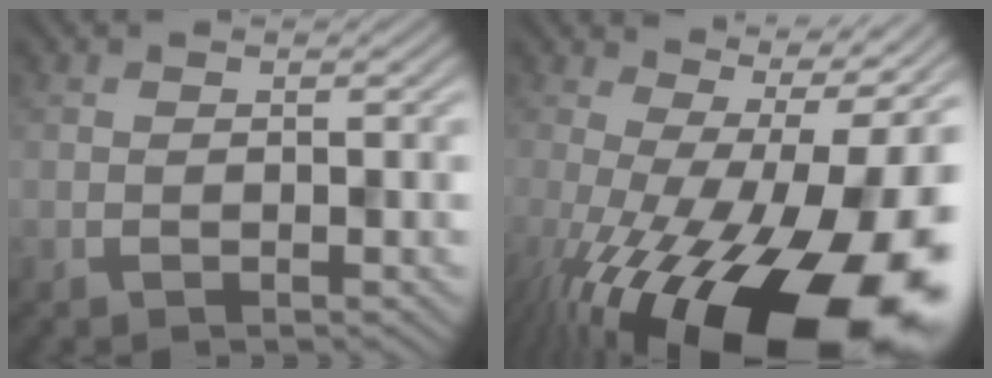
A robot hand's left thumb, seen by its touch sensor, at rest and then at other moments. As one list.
[{"total": 20.9, "force": [-7.2, 9.0, 17.4], "torque": [-0.261, -0.048, -0.098]}]